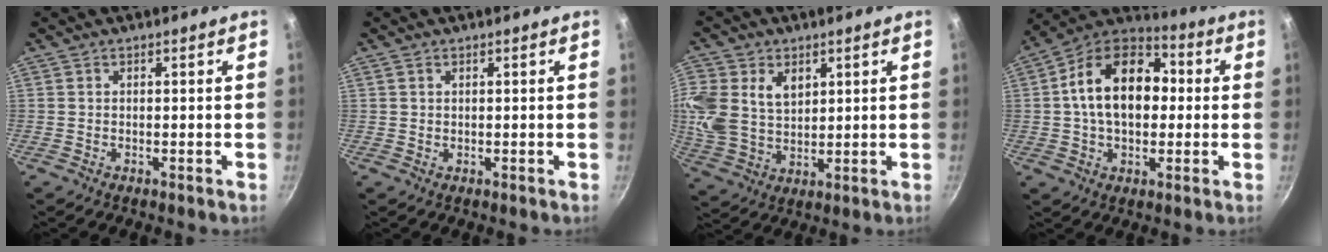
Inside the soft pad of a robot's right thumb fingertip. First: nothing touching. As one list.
[{"total": 0.7, "force": [0.4, 0.5, 0.3], "torque": [-0.004, 0.000, 0.007]}, {"total": 15.0, "force": [4.6, 11.2, 8.9], "torque": [-0.206, -0.002, 0.096]}, {"total": 18.3, "force": [1.4, 12.2, 13.6], "torque": [-0.192, 0.034, 0.004]}]